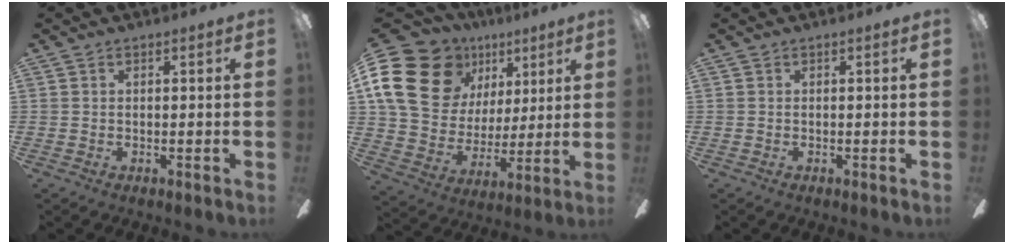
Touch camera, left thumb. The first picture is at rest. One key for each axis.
{"total": 23.3, "fx": 10.2, "fy": 17.4, "fz": 11.6, "tx": -0.229, "ty": -0.033, "tz": 0.202}
{"total": 0.0}